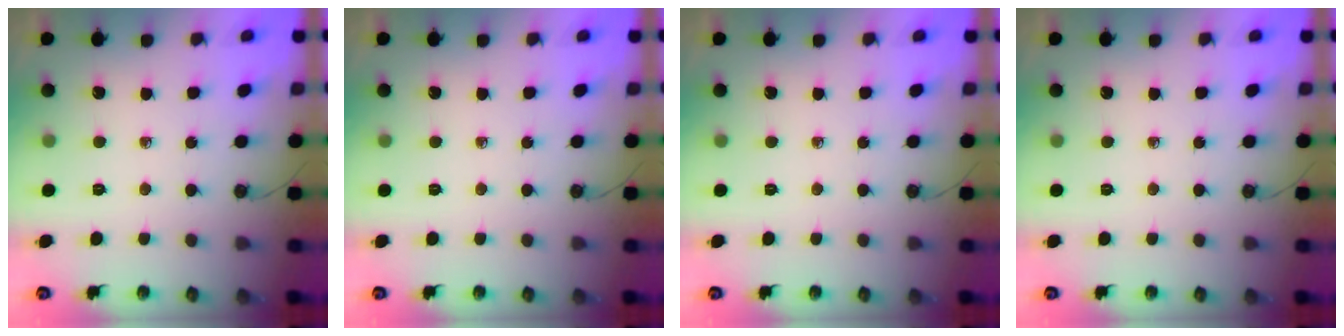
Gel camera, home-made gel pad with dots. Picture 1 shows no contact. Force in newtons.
{"total": 0.0}
{"total": 0.0}
{"total": 0.0}